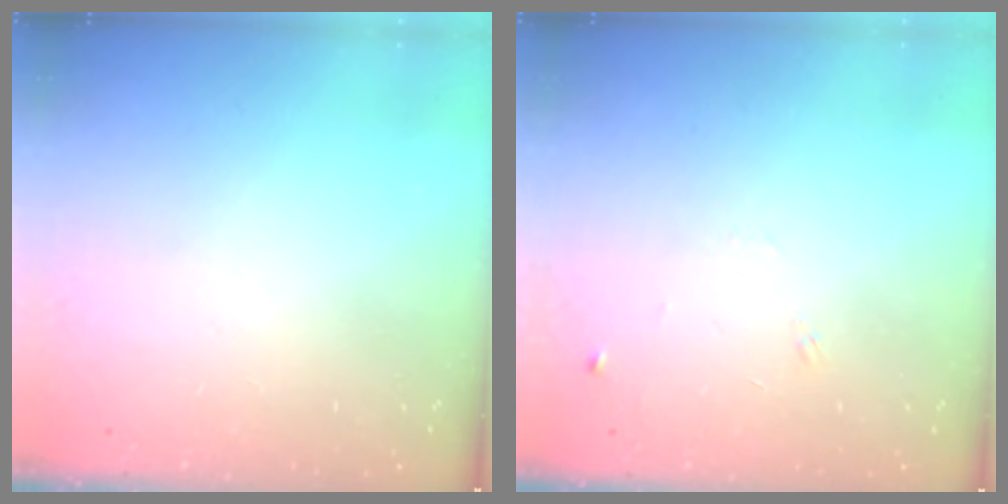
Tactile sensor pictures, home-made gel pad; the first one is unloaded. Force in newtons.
{"total": 5.7, "press": 5.6, "slide": 0.7}